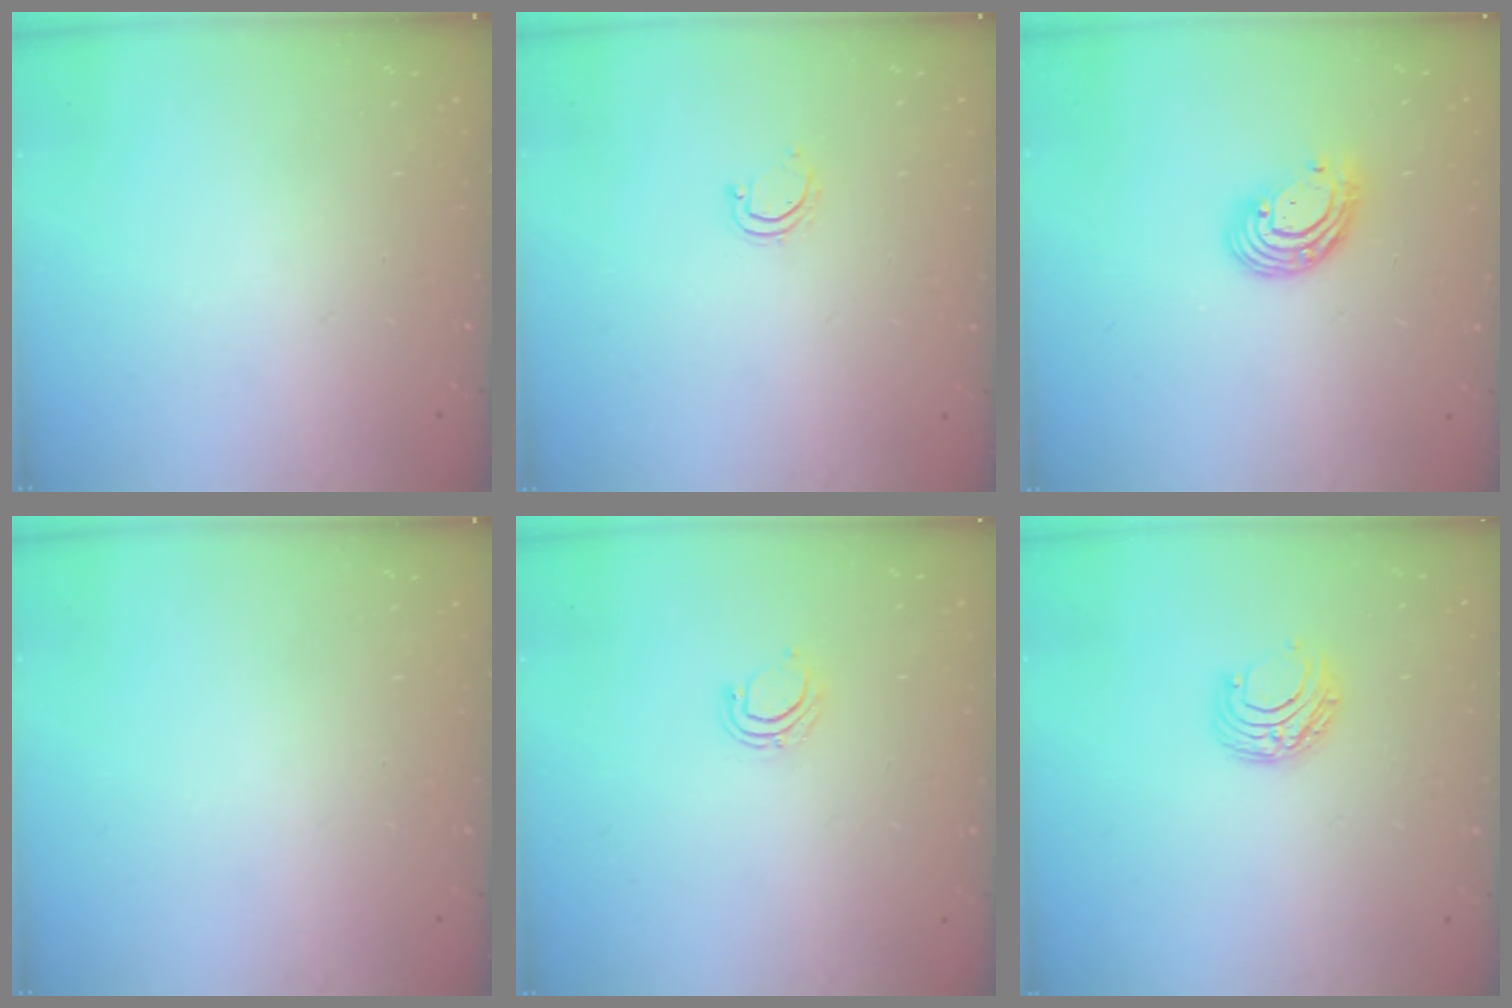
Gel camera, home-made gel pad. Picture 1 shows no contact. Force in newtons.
{"total": 3.0, "press": 3.0, "slide": 0.2}
{"total": 9.3, "press": 9.3, "slide": 1.0}
{"total": 0.0}
{"total": 5.0, "press": 4.9, "slide": 1.0}
{"total": 6.4, "press": 6.3, "slide": 0.6}